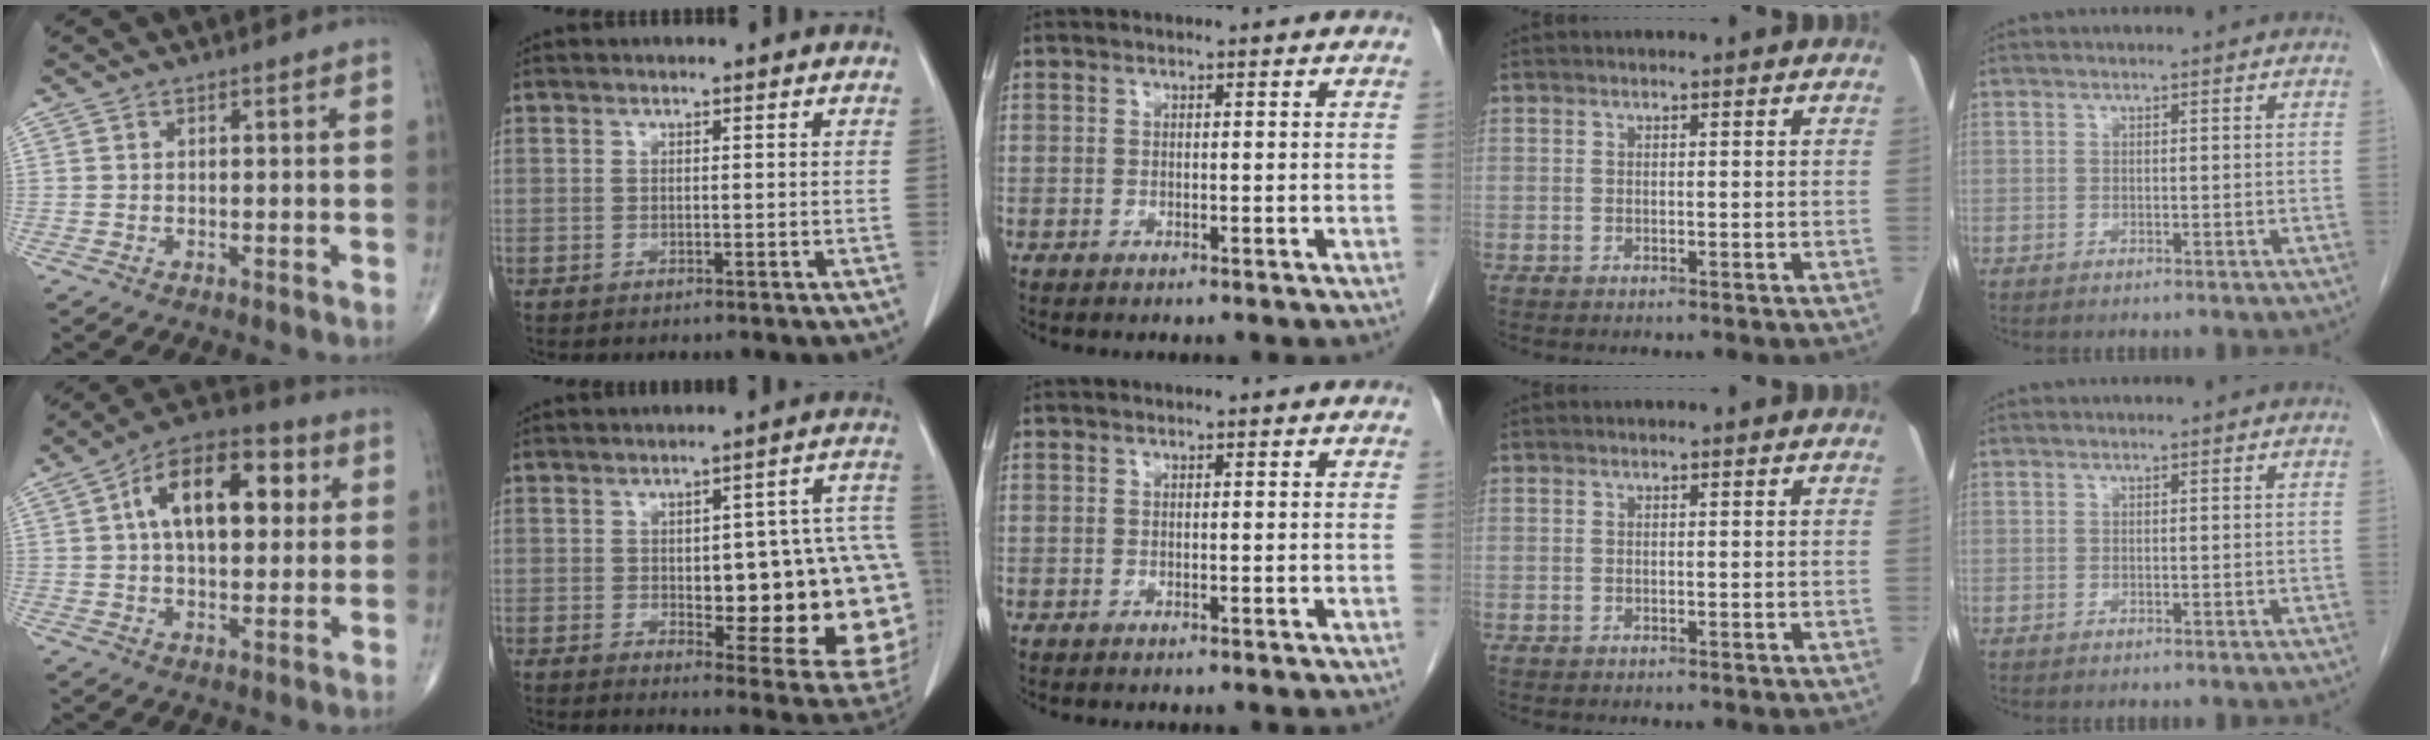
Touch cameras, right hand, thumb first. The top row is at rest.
{"thumb": {"total": 17.1, "force": [3.9, 9.3, 13.8], "torque": [-0.189, 0.022, 0.054]}, "index": {"total": 22.1, "force": [-1.8, 6.0, 21.2], "torque": [-0.182, 0.026, 0.001]}}